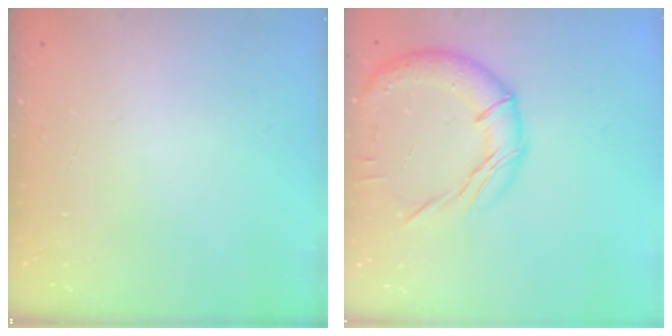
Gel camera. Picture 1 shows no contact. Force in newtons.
{"total": 14.6, "press": 14.5, "slide": 0.9}